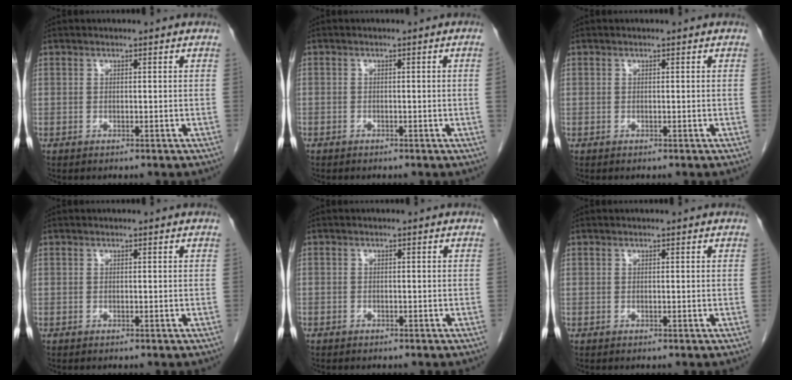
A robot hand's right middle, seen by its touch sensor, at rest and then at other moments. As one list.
[{"total": 0.8, "force": [-0.3, -0.2, 0.7], "torque": [-0.011, 0.002, -0.006]}, {"total": 0.0}, {"total": 0.0}, {"total": 0.8, "force": [-0.6, 0.5, 0.1], "torque": [-0.007, 0.003, -0.011]}, {"total": 0.0}]